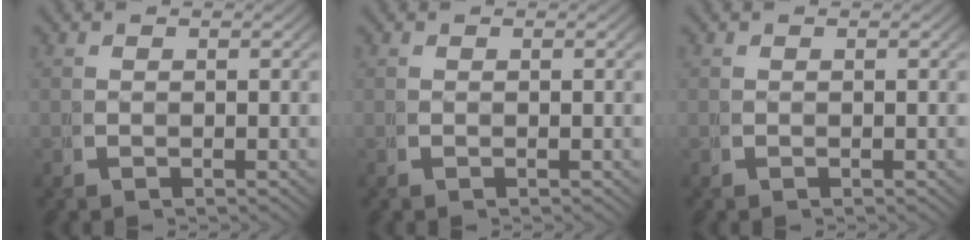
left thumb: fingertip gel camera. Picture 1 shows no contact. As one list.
[{"total": 0.0}, {"total": 0.0}]